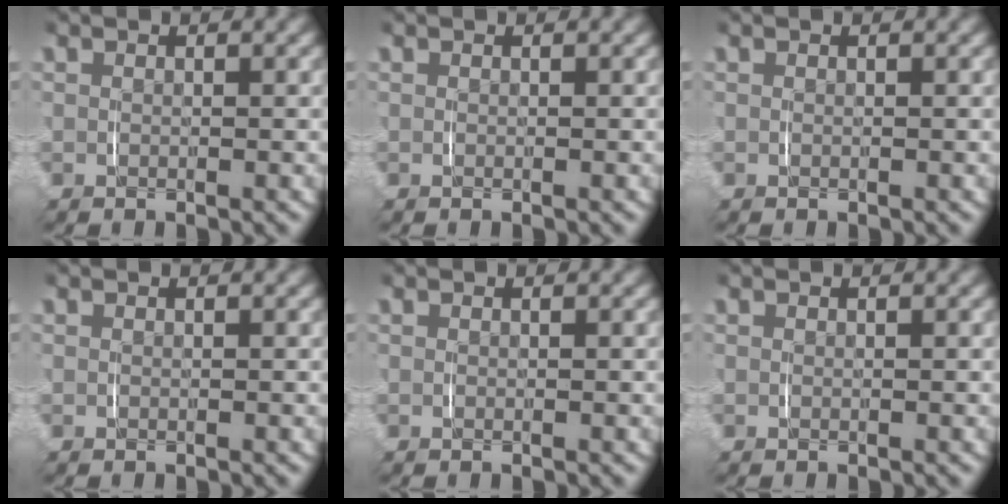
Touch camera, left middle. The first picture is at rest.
{"total": 0.0}
{"total": 0.0}
{"total": 0.0}
{"total": 0.0}
{"total": 0.0}